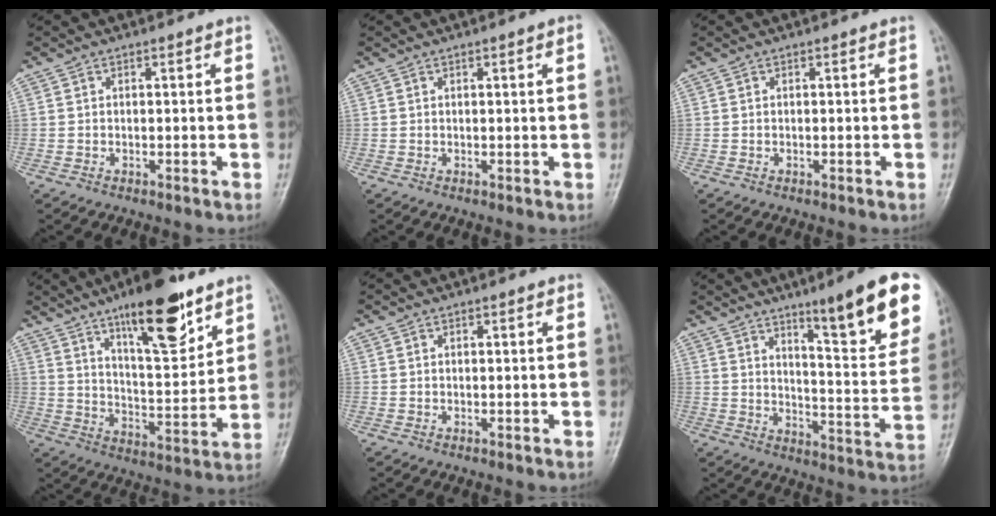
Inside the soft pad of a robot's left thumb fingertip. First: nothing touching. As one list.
[{"total": 1.3, "force": [0.4, 0.0, 1.2], "torque": [-0.021, 0.002, 0.006]}, {"total": 0.0}, {"total": 17.0, "force": [10.7, 5.1, 12.2], "torque": [-0.162, -0.060, 0.178]}, {"total": 0.5, "force": [0.2, 0.0, 0.5], "torque": [-0.008, 0.001, 0.002]}, {"total": 18.4, "force": [10.9, 2.8, 14.6], "torque": [-0.160, -0.061, 0.157]}]